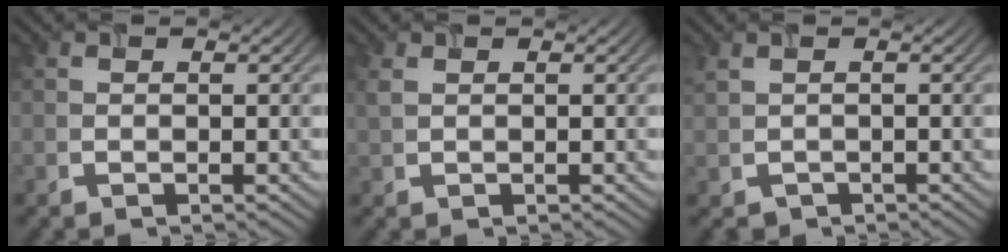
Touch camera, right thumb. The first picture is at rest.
{"total": 0.9, "force": [0.5, 0.4, 0.7], "torque": [-0.024, 0.001, 0.014]}
{"total": 1.3, "force": [0.2, 1.1, 0.6], "torque": [-0.027, -0.005, 0.005]}